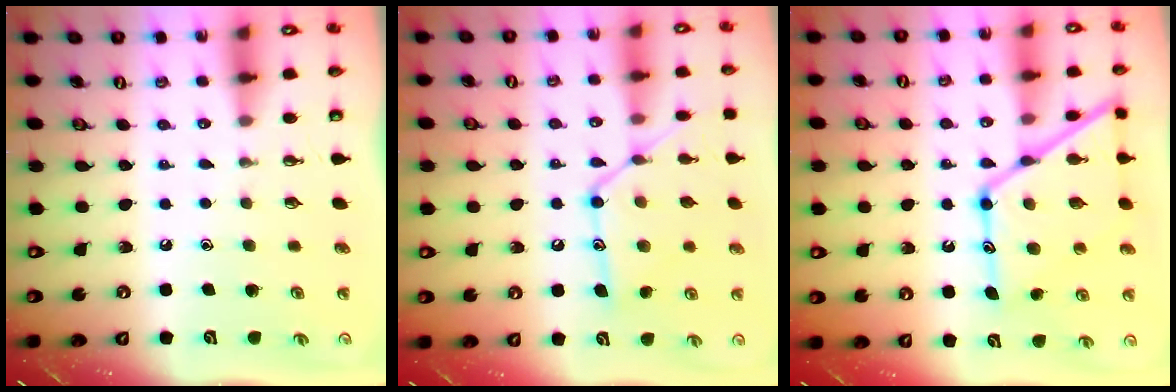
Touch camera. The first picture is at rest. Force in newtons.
{"total": 15.6, "press": 15.6, "slide": 1.1}
{"total": 18.7, "press": 18.6, "slide": 1.6}